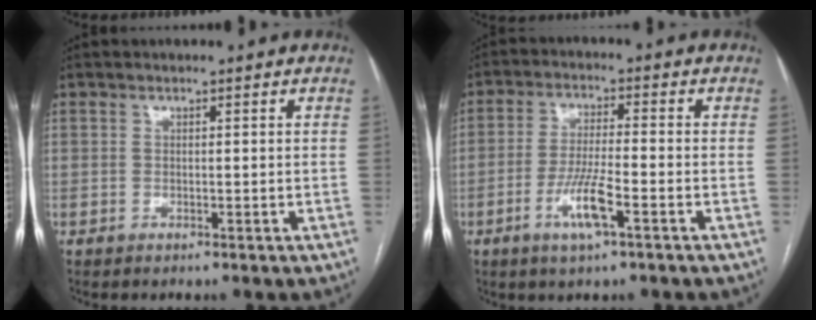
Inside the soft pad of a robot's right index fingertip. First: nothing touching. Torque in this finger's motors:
{"motor_torque": [1.32, -0.49, 0.32, 0.17]}